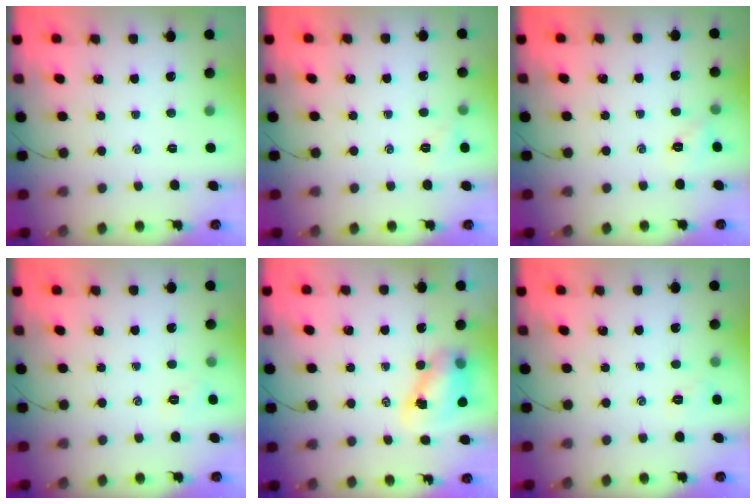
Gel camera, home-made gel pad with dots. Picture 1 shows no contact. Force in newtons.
{"total": 5.0, "press": 4.8, "slide": 1.4}
{"total": 3.2, "press": 3.2, "slide": 0.3}
{"total": 4.6, "press": 4.4, "slide": 1.2}
{"total": 7.8, "press": 7.5, "slide": 2.0}
{"total": 4.6, "press": 4.4, "slide": 1.2}